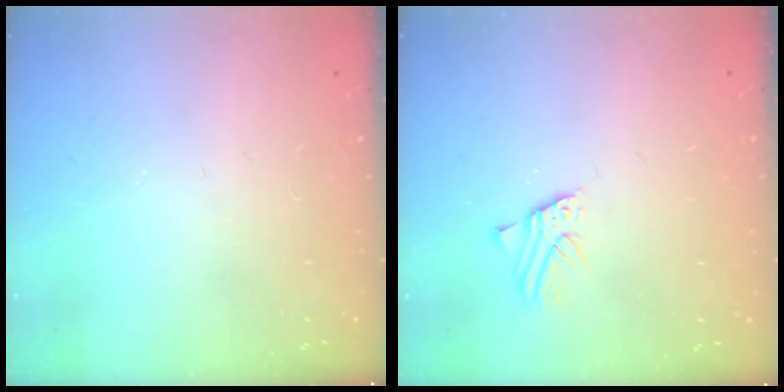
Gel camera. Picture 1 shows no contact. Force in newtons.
{"total": 1.3, "press": 1.3, "slide": 0.0}